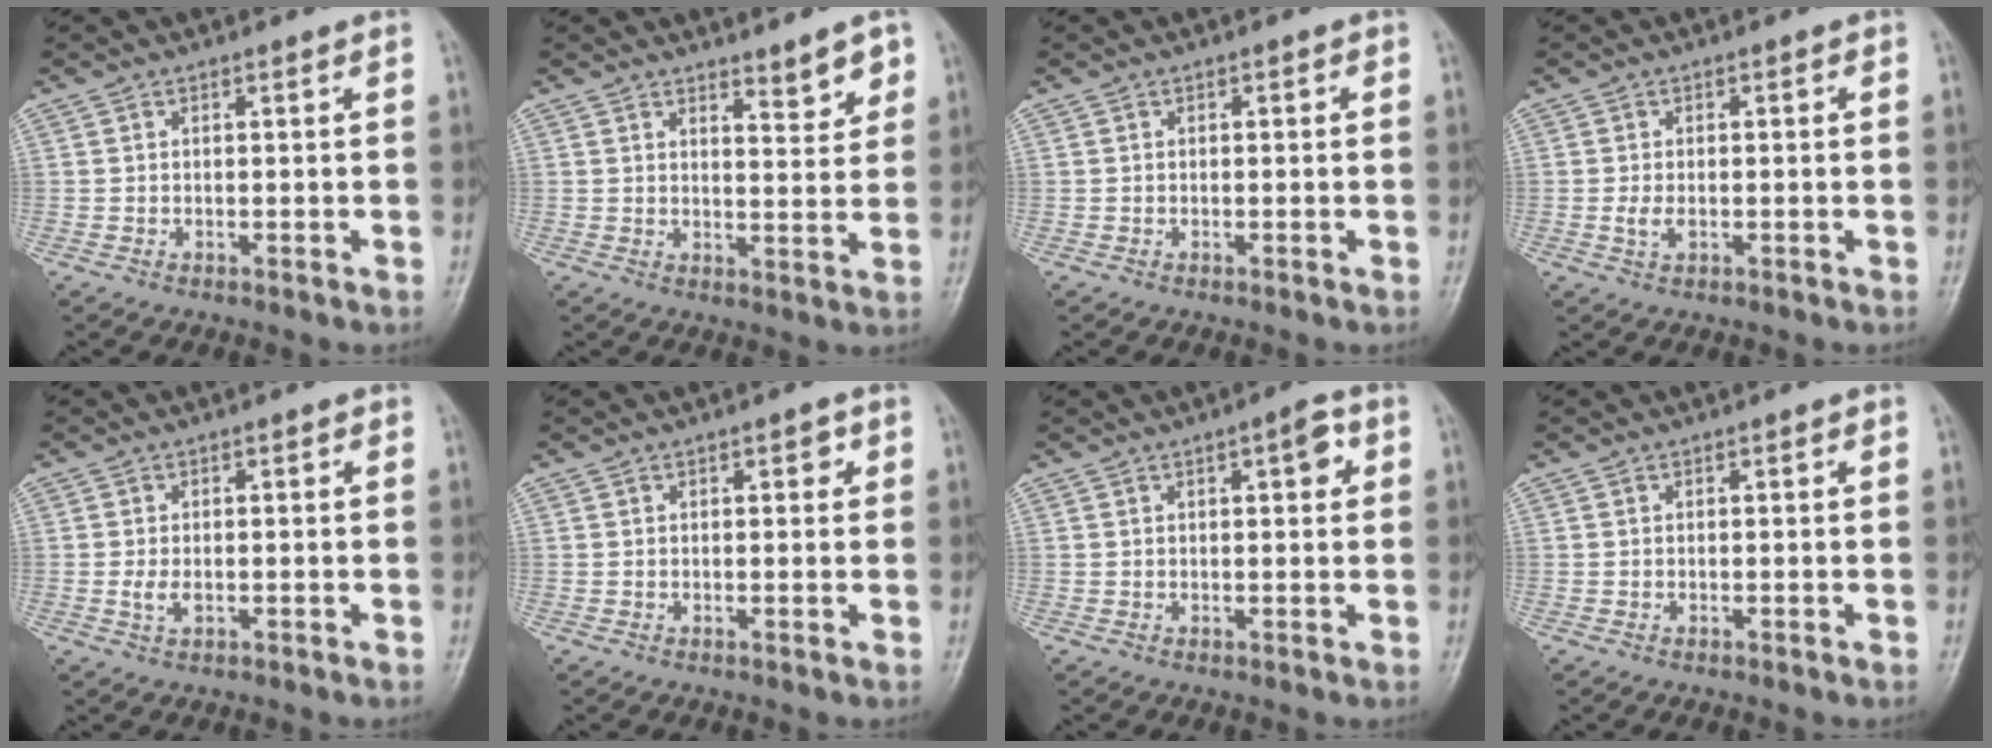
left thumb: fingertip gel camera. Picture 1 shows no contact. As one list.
[{"total": 4.8, "force": [3.4, 1.6, 3.0], "torque": [-0.026, -0.028, 0.049]}, {"total": 0.6, "force": [0.1, 0.4, 0.5], "torque": [0.000, 0.002, -0.001]}, {"total": 2.6, "force": [-0.4, 1.5, 2.1], "torque": [-0.042, 0.001, -0.009]}, {"total": 2.8, "force": [-0.4, 1.6, 2.2], "torque": [-0.044, 0.001, -0.008]}, {"total": 2.1, "force": [0.8, 1.1, 1.6], "torque": [-0.010, 0.002, 0.008]}, {"total": 4.0, "force": [1.4, 1.5, 3.4], "torque": [-0.036, 0.003, 0.013]}, {"total": 0.0}]